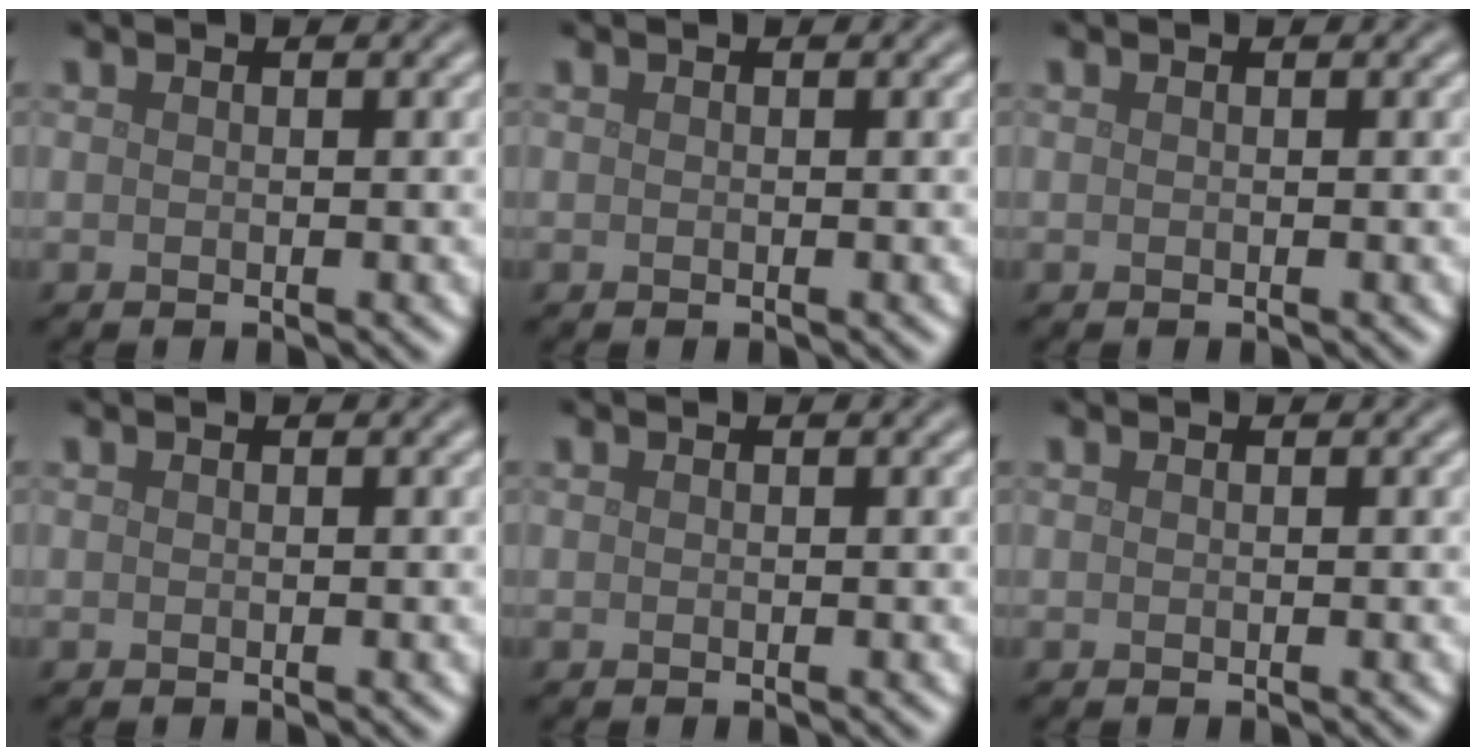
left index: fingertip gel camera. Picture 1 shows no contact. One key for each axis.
{"total": 0.0}
{"total": 0.0}
{"total": 0.0}
{"total": 0.0}
{"total": 0.0}